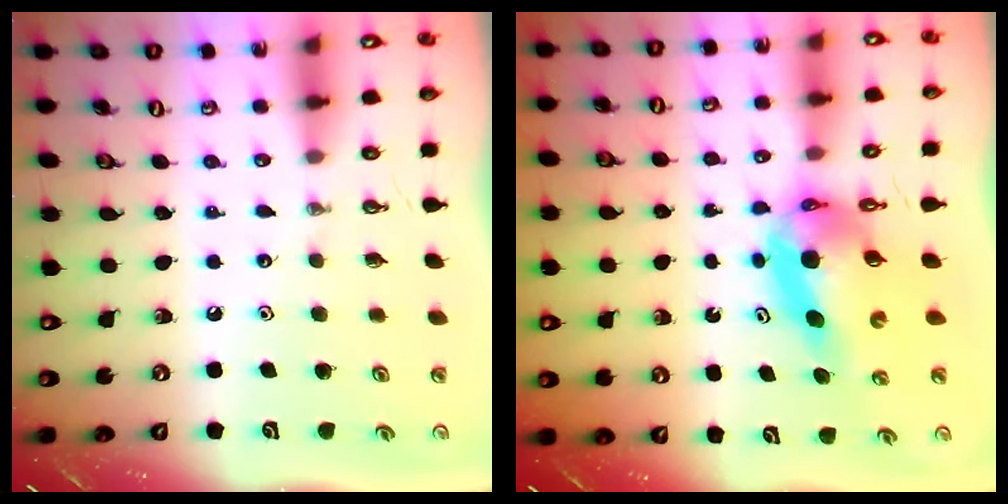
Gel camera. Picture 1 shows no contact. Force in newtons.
{"total": 8.0, "press": 8.0, "slide": 0.9}